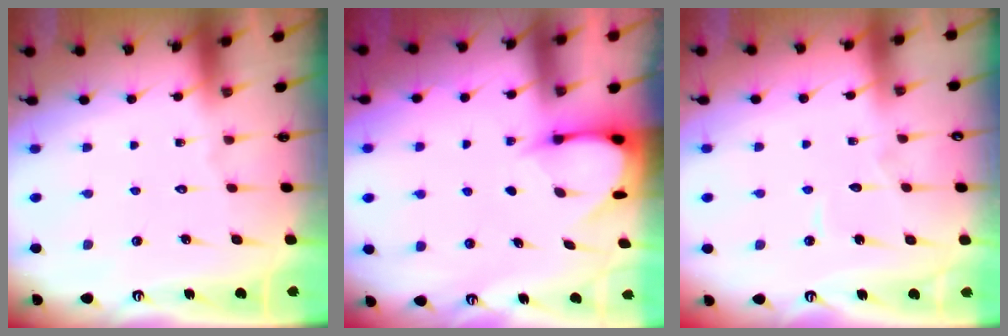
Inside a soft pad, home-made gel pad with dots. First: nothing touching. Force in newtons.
{"total": 3.8, "press": 3.8, "slide": 0.3}
{"total": 2.9, "press": 2.9, "slide": 0.2}